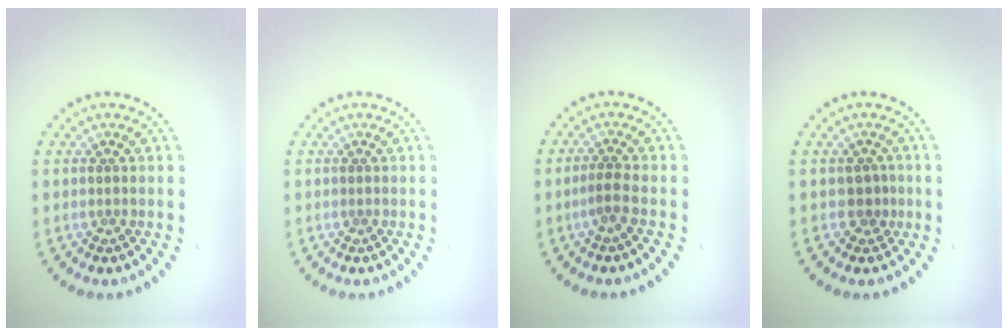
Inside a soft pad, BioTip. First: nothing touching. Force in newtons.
{"total": 0.0}
{"total": 1.4, "press": 1.1, "slide": 0.9}
{"total": 1.5, "press": 1.2, "slide": 0.9}